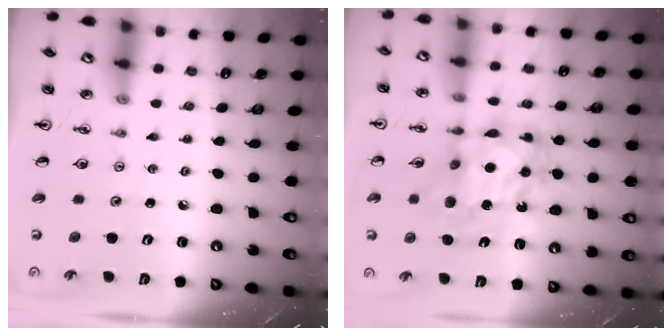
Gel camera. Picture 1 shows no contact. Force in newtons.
{"total": 14.4, "press": 14.3, "slide": 1.4}